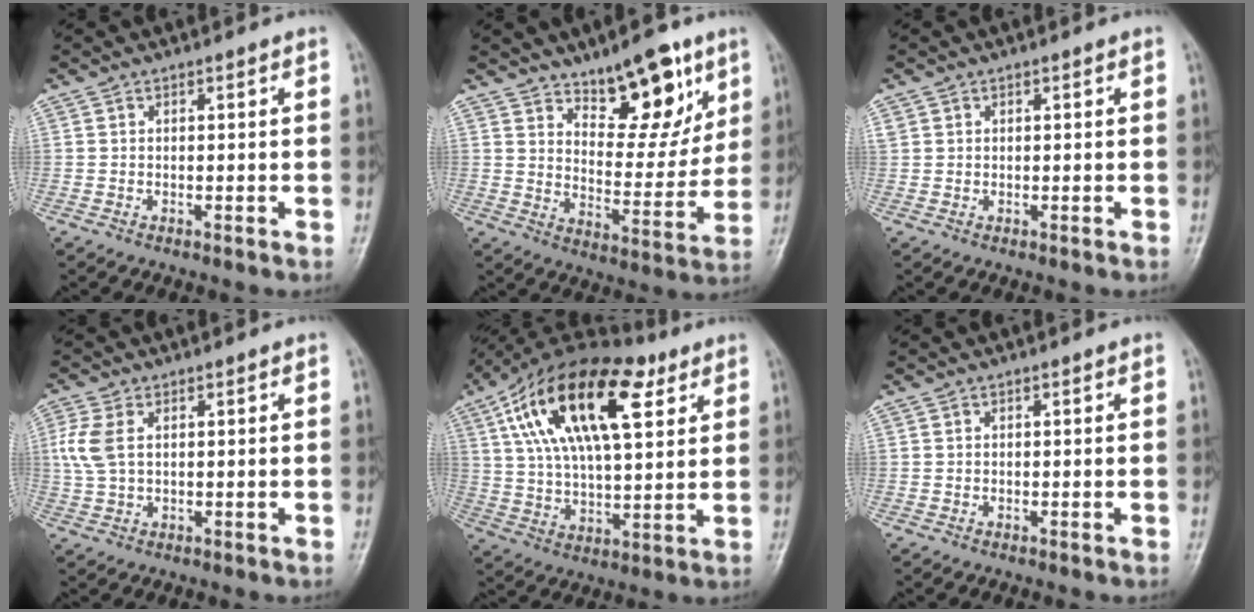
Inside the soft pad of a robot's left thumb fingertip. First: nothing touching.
{"total": 14.6, "force": [9.1, 6.5, 9.4], "torque": [-0.086, -0.064, 0.148]}
{"total": 1.5, "force": [0.5, 1.4, 0.4], "torque": [0.003, 0.004, 0.011]}
{"total": 5.4, "force": [1.2, 3.3, 4.1], "torque": [-0.107, 0.008, 0.025]}
{"total": 24.4, "force": [9.8, 11.1, 19.4], "torque": [-0.332, 0.001, 0.166]}
{"total": 0.0}